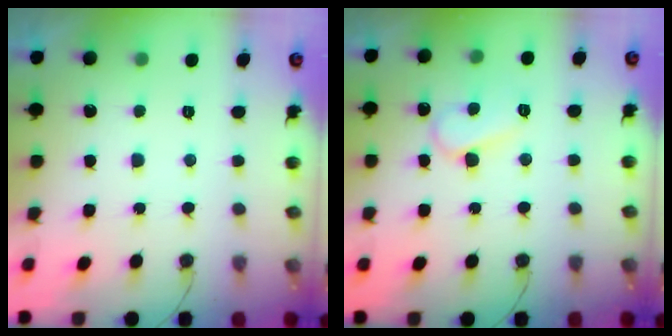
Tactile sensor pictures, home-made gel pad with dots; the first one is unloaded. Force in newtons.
{"total": 9.2, "press": 9.1, "slide": 1.0}